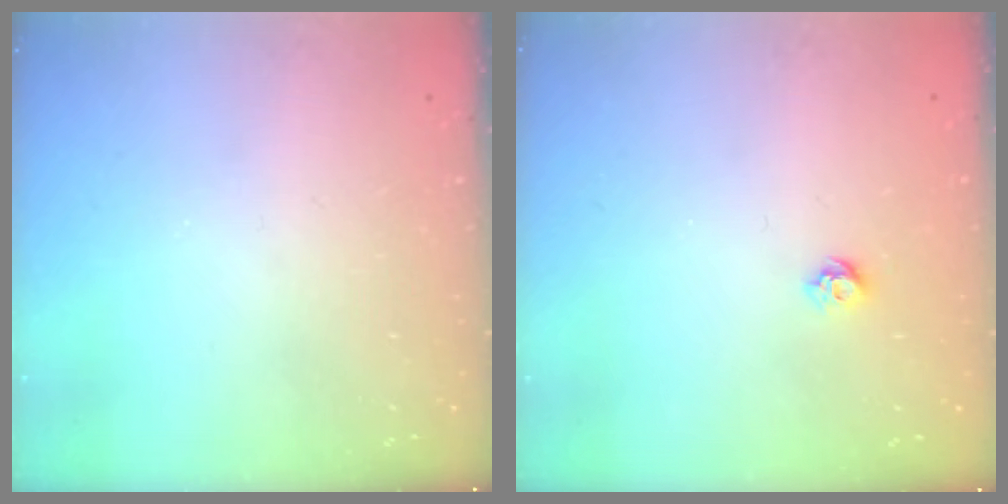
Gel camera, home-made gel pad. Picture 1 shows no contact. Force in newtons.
{"total": 5.3, "press": 5.3, "slide": 0.8}